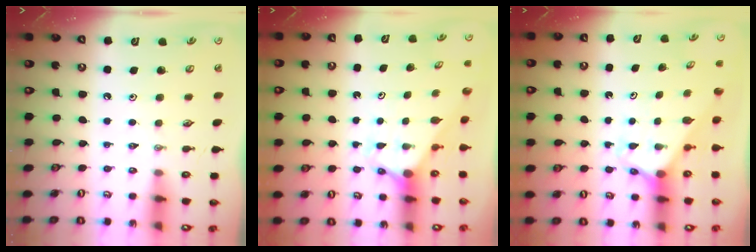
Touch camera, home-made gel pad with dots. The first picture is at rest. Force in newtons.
{"total": 3.0, "press": 3.0, "slide": 0.0}
{"total": 2.4, "press": 2.4, "slide": 0.1}